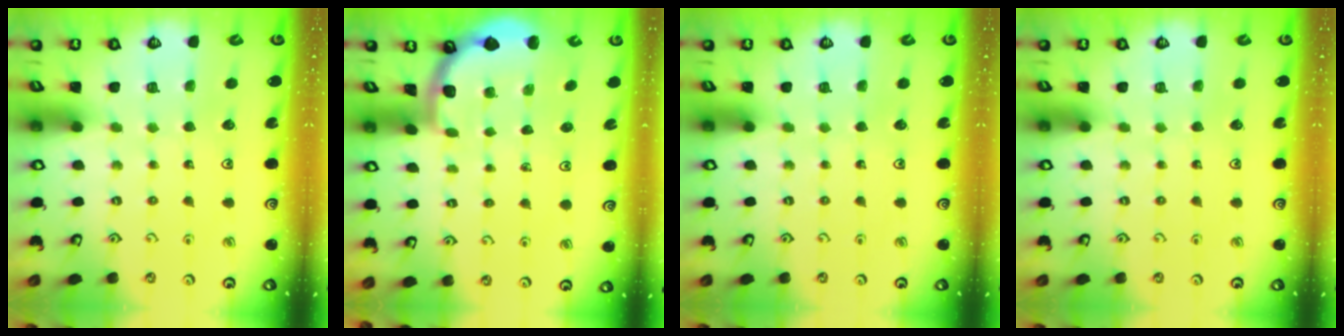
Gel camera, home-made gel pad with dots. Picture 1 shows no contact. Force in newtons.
{"total": 1.9, "press": 1.9, "slide": 0.0}
{"total": 0.0}
{"total": 0.0}